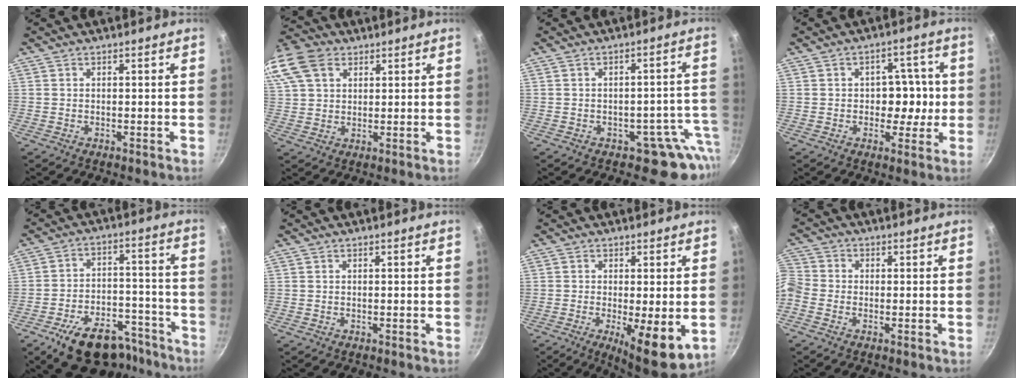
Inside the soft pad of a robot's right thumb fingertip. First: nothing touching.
{"total": 20.4, "force": [9.2, 14.7, 10.7], "torque": [-0.269, 0.049, 0.172]}
{"total": 9.0, "force": [-4.6, 6.4, 4.5], "torque": [0.034, 0.051, -0.040]}
{"total": 7.3, "force": [-0.4, 5.7, 4.5], "torque": [-0.006, 0.009, -0.008]}
{"total": 19.3, "force": [-13.4, 10.1, 9.7], "torque": [-0.107, 0.084, -0.188]}
{"total": 0.0}
{"total": 9.2, "force": [-1.7, 2.4, 8.8], "torque": [-0.122, -0.015, -0.015]}
{"total": 6.2, "force": [-2.1, 5.0, 3.0], "torque": [-0.074, 0.020, -0.064]}